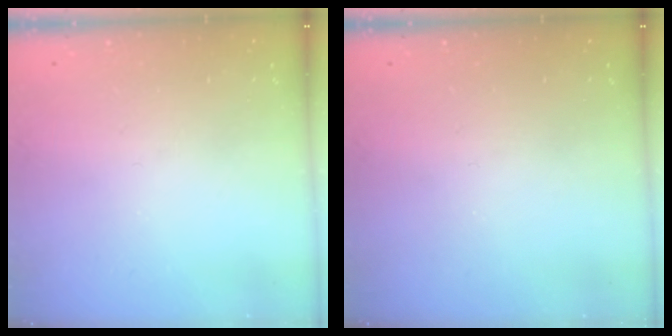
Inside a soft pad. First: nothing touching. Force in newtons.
{"total": 0.0}